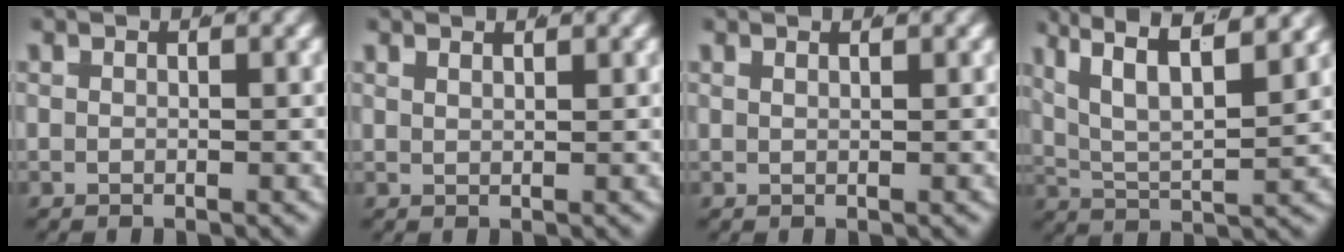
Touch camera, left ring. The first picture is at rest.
{"total": 1.2, "force": [1.1, 0.3, 0.4], "torque": [-0.005, 0.000, 0.018]}
{"total": 0.9, "force": [0.8, 0.1, 0.3], "torque": [0.000, 0.002, 0.012]}
{"total": 7.4, "force": [2.8, 4.5, 5.2], "torque": [-0.115, -0.018, 0.044]}